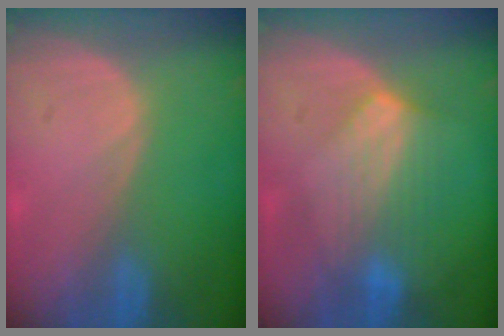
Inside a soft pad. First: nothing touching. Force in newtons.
{"total": 7.1, "press": 6.4, "slide": 3.0}